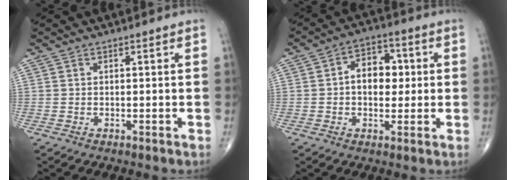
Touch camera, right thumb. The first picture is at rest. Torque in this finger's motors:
{"motor_torque": [-0.28, 0.38, 0.23, 0.12, 0.12]}